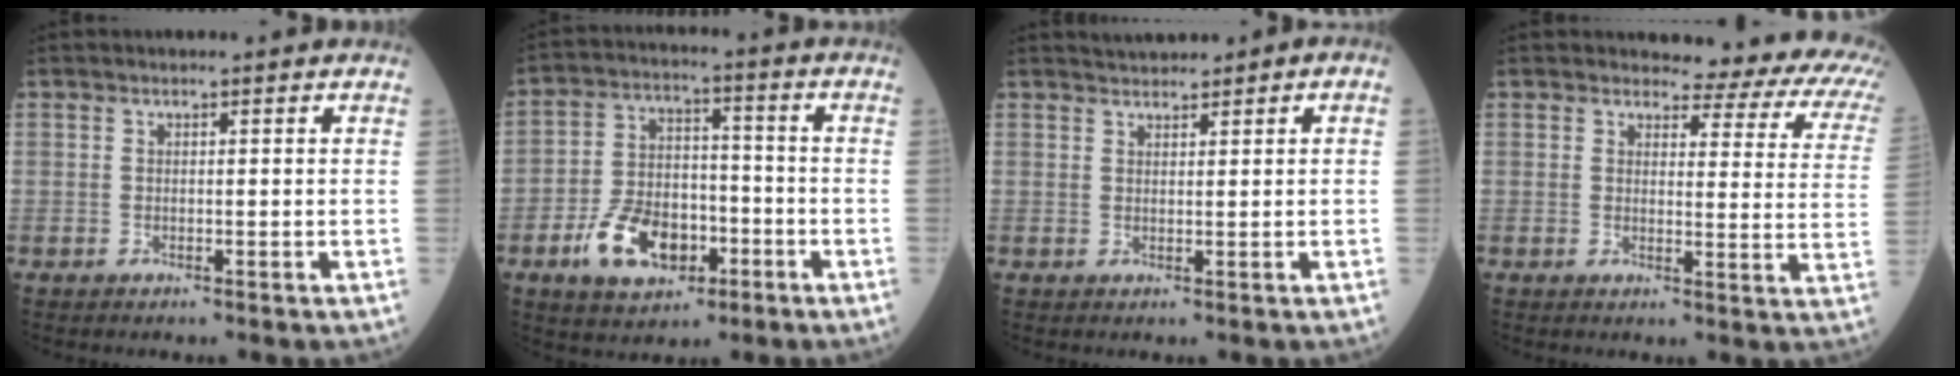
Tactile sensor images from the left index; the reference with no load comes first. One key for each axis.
{"total": 10.9, "fx": -4.9, "fy": 6.7, "fz": 7.1, "tx": -0.145, "ty": 0.011, "tz": -0.082}
{"total": 2.1, "fx": 1.7, "fy": 0.6, "fz": 1.1, "tx": -0.022, "ty": 0.020, "tz": 0.033}
{"total": 11.6, "fx": 10.2, "fy": 3.4, "fz": 4.5, "tx": -0.027, "ty": -0.040, "tz": 0.080}